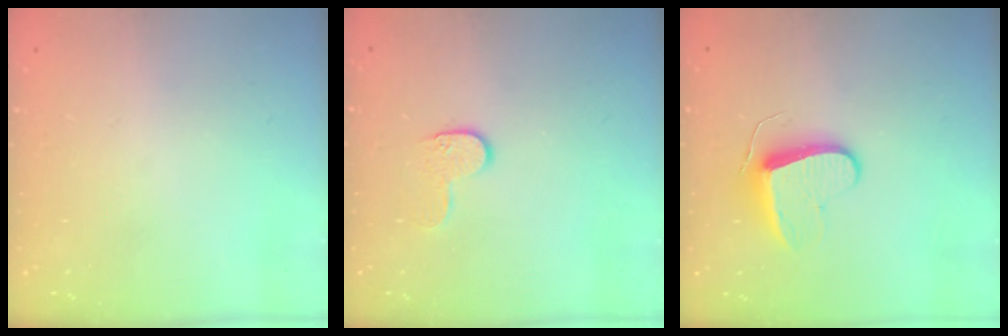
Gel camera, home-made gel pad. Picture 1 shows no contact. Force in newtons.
{"total": 5.6, "press": 5.6, "slide": 0.5}
{"total": 9.3, "press": 9.3, "slide": 0.6}